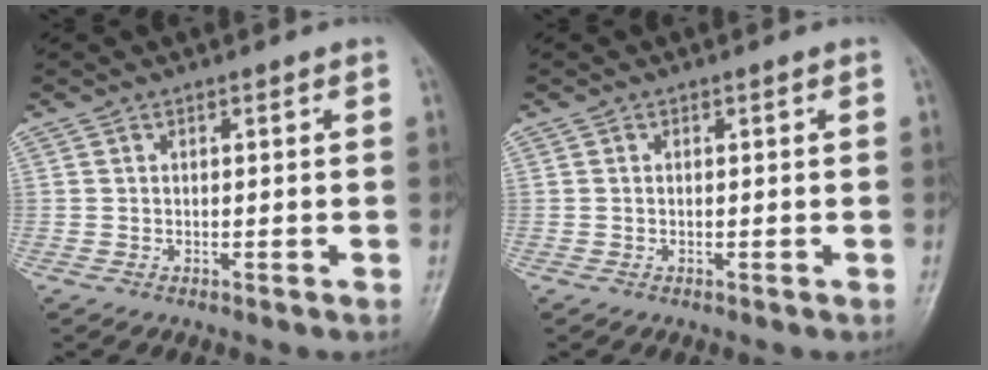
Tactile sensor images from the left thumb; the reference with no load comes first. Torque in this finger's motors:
{"motor_torque": [0.00, 0.02, -0.09, -0.09, 0.00]}